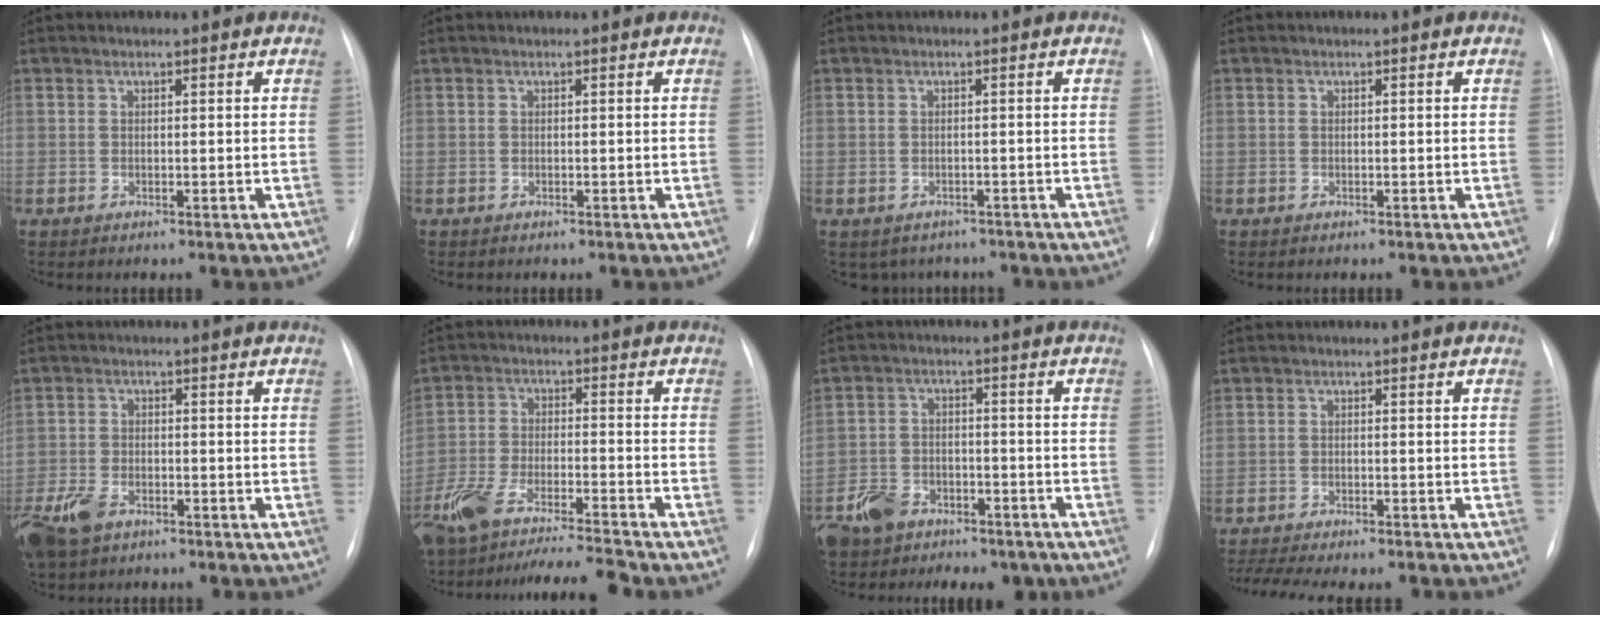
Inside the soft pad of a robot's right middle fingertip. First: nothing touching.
{"total": 0.0}
{"total": 5.1, "force": [-4.1, 3.0, 0.6], "torque": [0.003, 0.011, -0.047]}
{"total": 0.0}
{"total": 8.6, "force": [-5.2, 5.0, 4.6], "torque": [-0.109, -0.006, -0.092]}
{"total": 14.6, "force": [-13.0, 0.2, 6.5], "torque": [-0.128, -0.007, -0.226]}
{"total": 10.4, "force": [-7.3, 6.4, 3.9], "torque": [-0.086, 0.010, -0.116]}
{"total": 11.6, "force": [-10.1, 0.9, 5.6], "torque": [-0.078, -0.005, -0.151]}